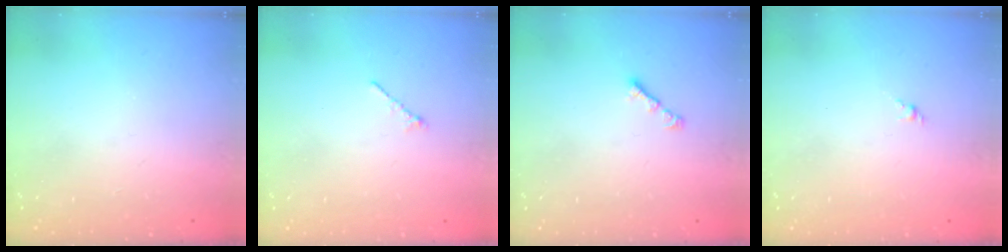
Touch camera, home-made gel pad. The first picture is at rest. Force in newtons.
{"total": 0.8, "press": 0.7, "slide": 0.4}
{"total": 1.9, "press": 1.8, "slide": 0.6}
{"total": 1.6, "press": 1.5, "slide": 0.6}